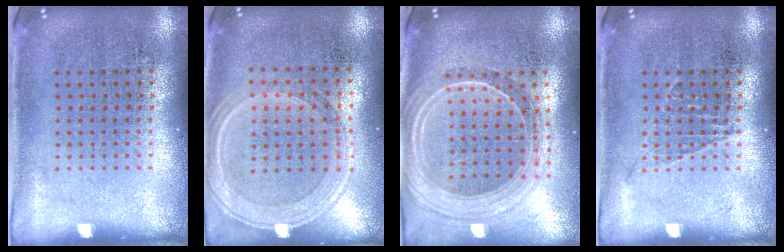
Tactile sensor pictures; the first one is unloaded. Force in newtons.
{"total": 1.3, "press": 1.2, "slide": 0.3}
{"total": 2.4, "press": 2.0, "slide": 1.2}
{"total": 0.7, "press": 0.7, "slide": 0.1}